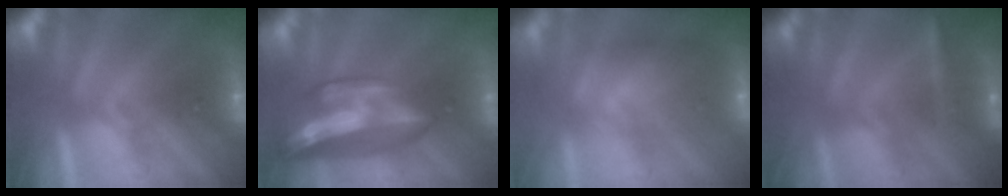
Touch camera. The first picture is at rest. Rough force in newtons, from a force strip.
{"total": 7.9}
{"total": 6.6}
{"total": 2.3}